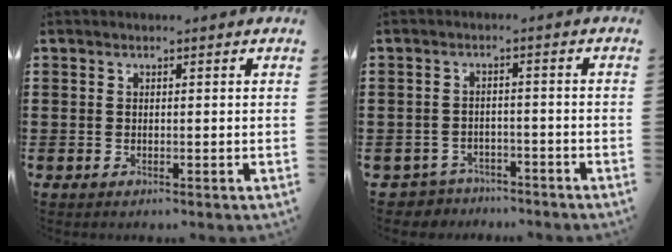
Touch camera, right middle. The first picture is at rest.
{"total": 3.1, "force": [-3.0, 0.8, -0.3], "torque": [-0.005, 0.000, -0.067]}